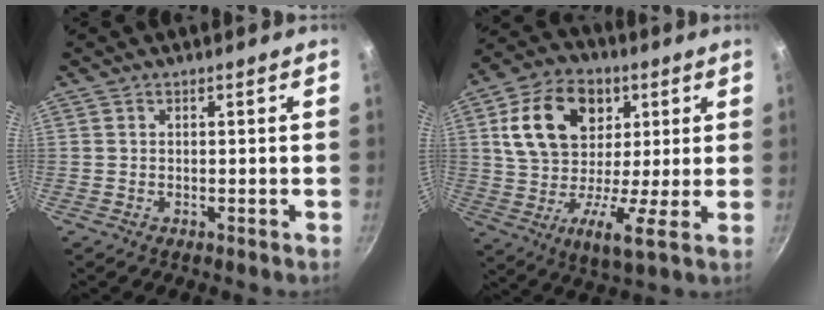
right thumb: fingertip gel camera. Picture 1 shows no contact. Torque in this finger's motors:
{"motor_torque": [-0.84, 1.80, 1.61, 0.00, 0.21]}